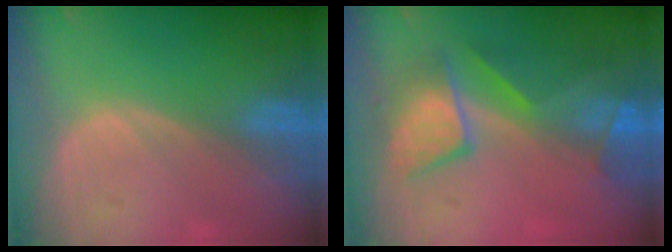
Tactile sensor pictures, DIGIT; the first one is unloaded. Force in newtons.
{"total": 9.5, "press": 8.4, "slide": 4.5}